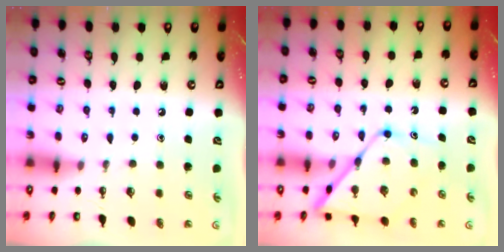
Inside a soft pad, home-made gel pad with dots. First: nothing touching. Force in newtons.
{"total": 11.4, "press": 11.4, "slide": 0.8}